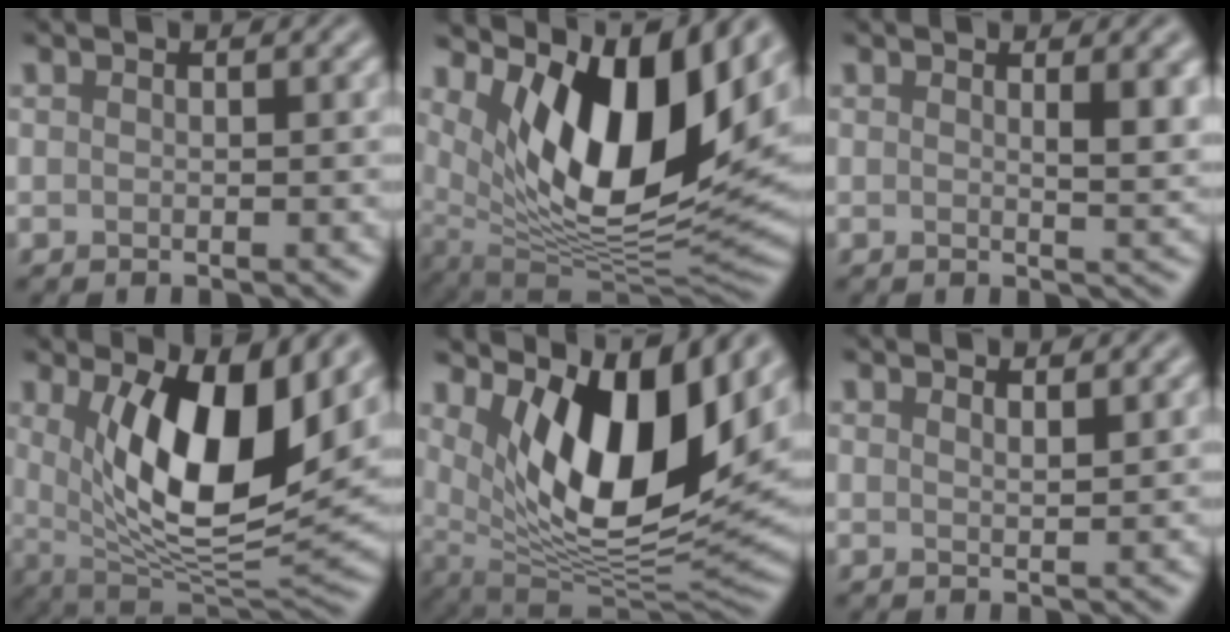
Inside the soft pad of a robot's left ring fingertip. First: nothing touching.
{"total": 13.6, "force": [5.5, 5.6, 11.1], "torque": [-0.185, -0.012, 0.102]}
{"total": 3.1, "force": [1.1, 0.9, 2.8], "torque": [-0.028, -0.003, 0.016]}
{"total": 10.5, "force": [2.9, 4.0, 9.3], "torque": [-0.153, -0.022, 0.054]}
{"total": 12.4, "force": [4.6, 5.2, 10.3], "torque": [-0.170, -0.019, 0.088]}
{"total": 1.3, "force": [1.1, 0.3, 0.6], "torque": [-0.003, 0.000, 0.017]}